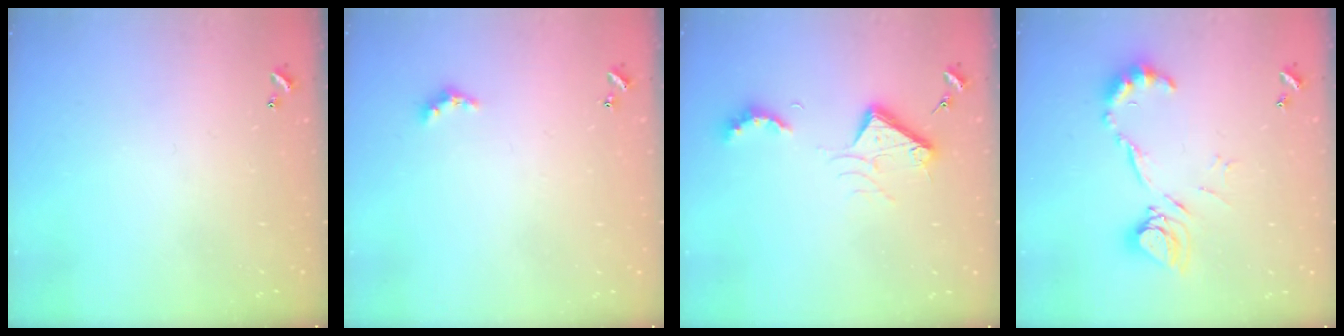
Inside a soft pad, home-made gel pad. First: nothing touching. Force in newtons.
{"total": 2.4, "press": 2.3, "slide": 0.5}
{"total": 10.7, "press": 10.6, "slide": 1.3}
{"total": 12.7, "press": 12.7, "slide": 1.2}